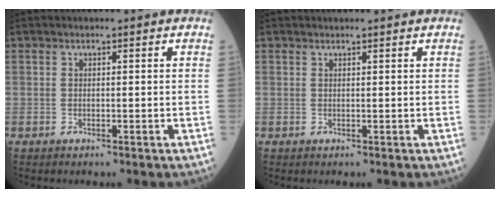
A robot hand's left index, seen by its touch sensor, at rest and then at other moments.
{"total": 1.3, "force": [1.3, 0.0, 0.4], "torque": [-0.004, 0.011, 0.019]}